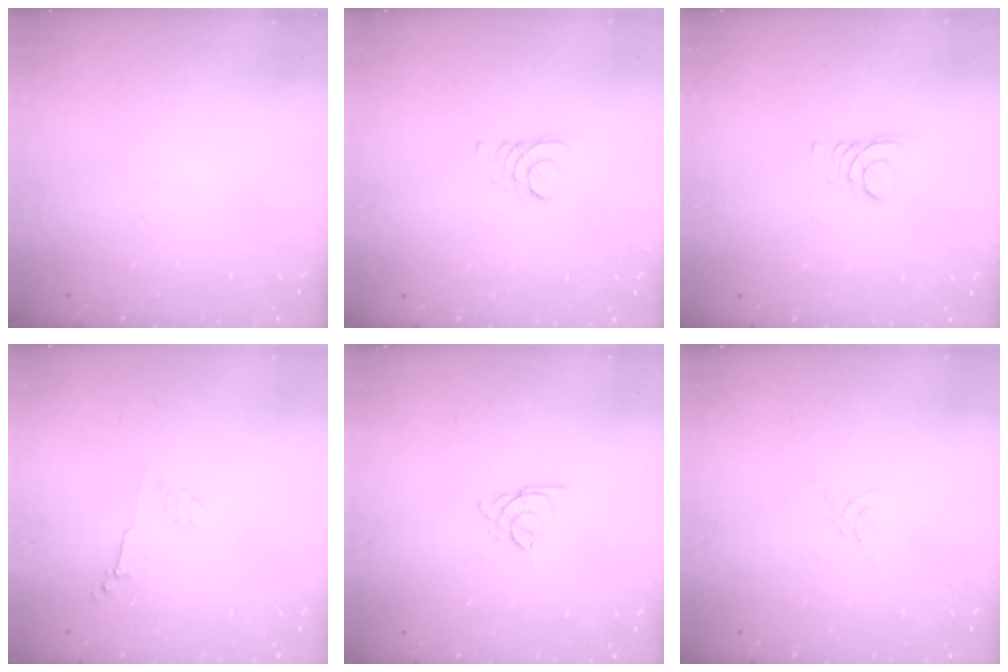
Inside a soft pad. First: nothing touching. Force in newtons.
{"total": 2.7, "press": 2.7, "slide": 0.3}
{"total": 2.1, "press": 2.1, "slide": 0.1}
{"total": 2.8, "press": 2.7, "slide": 0.6}
{"total": 2.7, "press": 2.6, "slide": 0.5}
{"total": 0.0}